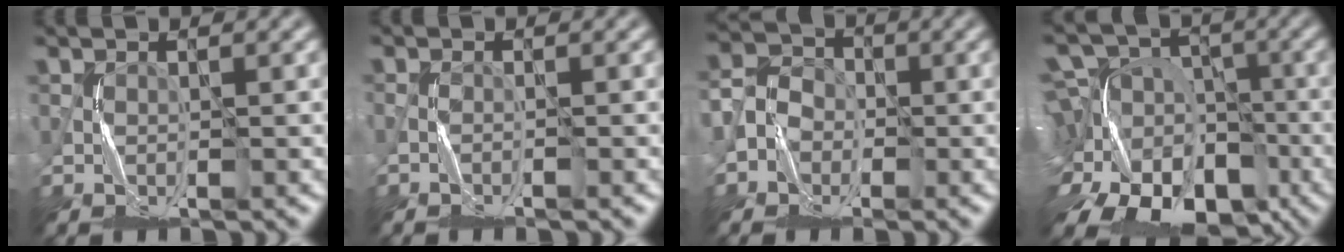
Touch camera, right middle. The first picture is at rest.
{"total": 0.9, "force": [-0.9, -0.1, 0.0], "torque": [0.002, 0.002, -0.018]}
{"total": 2.5, "force": [-1.4, 2.0, 0.1], "torque": [0.009, 0.009, -0.033]}
{"total": 18.6, "force": [-8.3, 13.8, 9.4], "torque": [-0.203, -0.011, -0.146]}